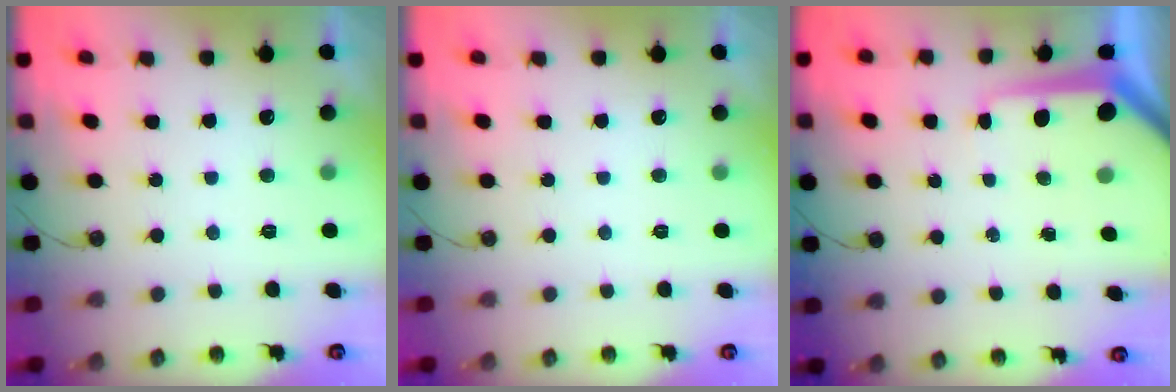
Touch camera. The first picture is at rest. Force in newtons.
{"total": 0.0}
{"total": 7.9, "press": 7.8, "slide": 1.0}